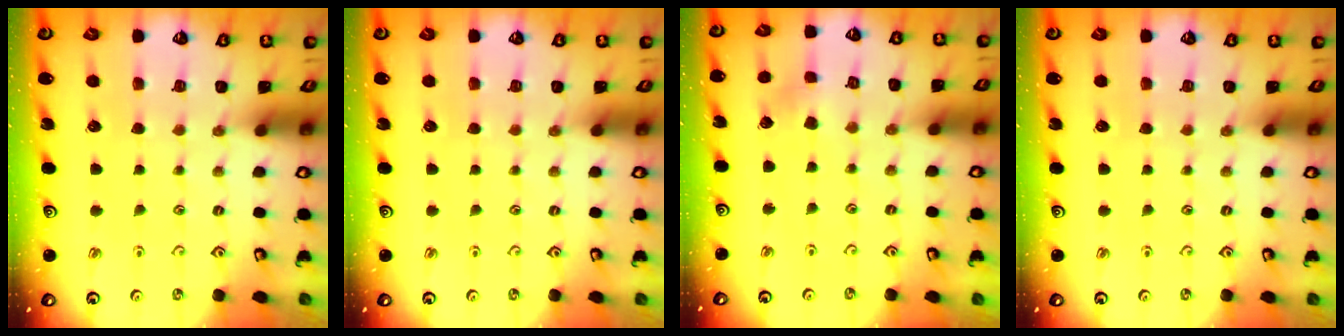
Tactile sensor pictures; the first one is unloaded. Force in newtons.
{"total": 0.0}
{"total": 2.3, "press": 2.3, "slide": 0.4}
{"total": 0.0}